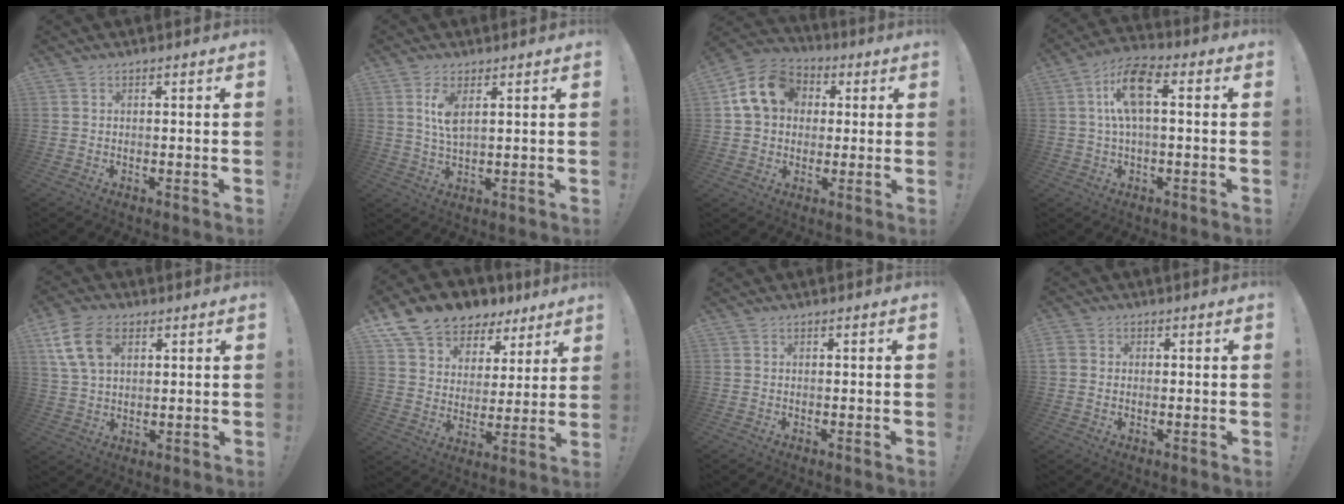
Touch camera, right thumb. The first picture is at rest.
{"total": 5.6, "force": [2.4, 1.9, 4.7], "torque": [-0.084, -0.016, 0.034]}
{"total": 13.5, "force": [4.2, 10.8, 6.9], "torque": [-0.100, -0.004, 0.086]}
{"total": 11.8, "force": [1.4, 5.4, 10.4], "torque": [-0.187, 0.017, 0.025]}
{"total": 12.7, "force": [5.3, 8.2, 8.2], "torque": [-0.153, -0.008, 0.103]}
{"total": 11.1, "force": [8.3, 6.9, 2.7], "torque": [-0.045, -0.068, 0.157]}
{"total": 0.0}
{"total": 3.0, "force": [0.1, 2.7, 1.3], "torque": [-0.035, 0.007, 0.003]}